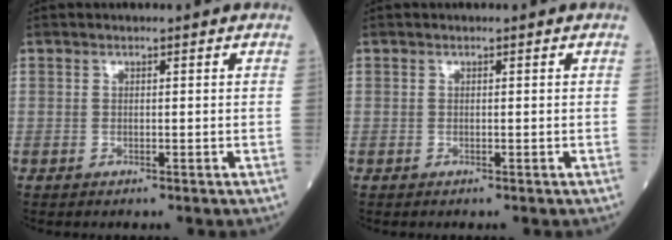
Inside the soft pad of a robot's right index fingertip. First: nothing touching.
{"total": 0.0}